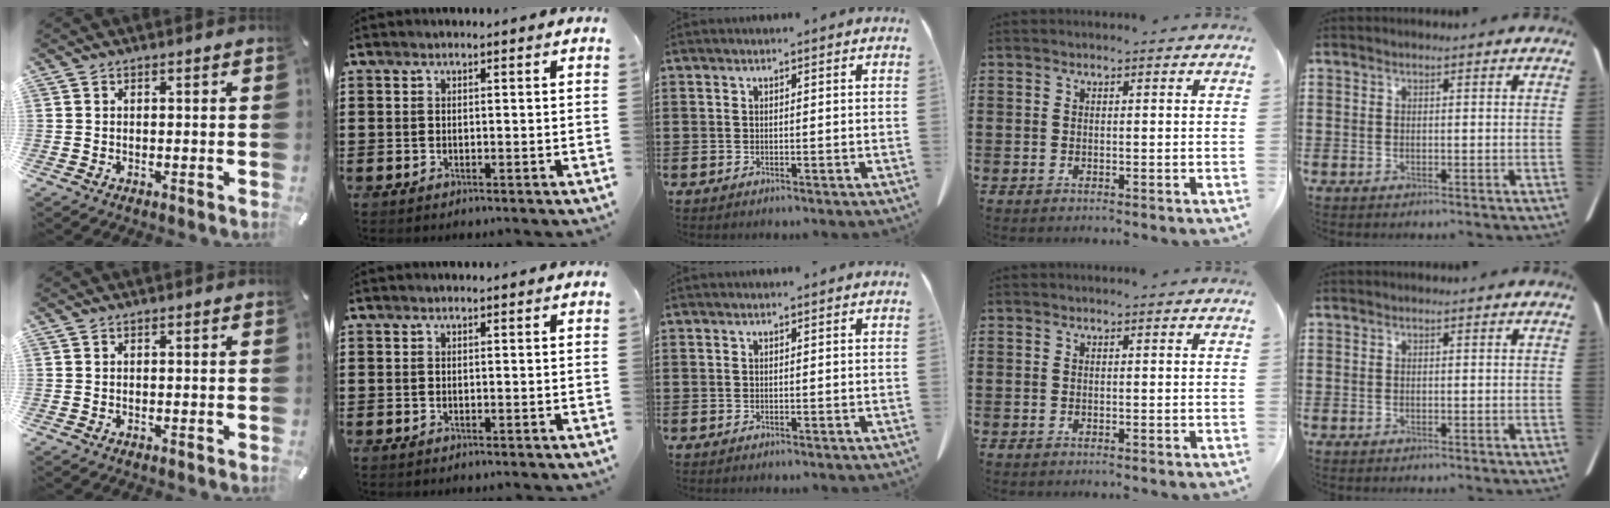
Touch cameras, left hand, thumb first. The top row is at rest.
{}